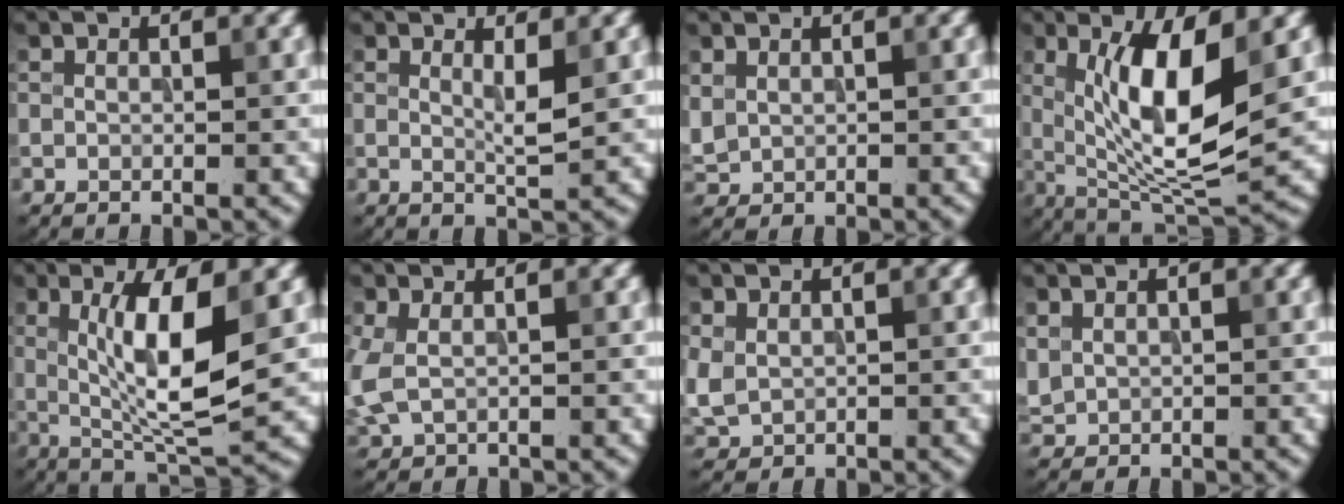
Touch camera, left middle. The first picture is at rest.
{"total": 1.7, "force": [0.6, 0.2, 1.6], "torque": [-0.029, -0.007, 0.010]}
{"total": 1.3, "force": [0.5, 1.1, 0.5], "torque": [-0.012, 0.000, 0.016]}
{"total": 9.2, "force": [1.6, 2.6, 8.6], "torque": [-0.143, -0.014, 0.035]}
{"total": 7.6, "force": [1.0, 1.8, 7.3], "torque": [-0.126, -0.011, 0.023]}
{"total": 2.1, "force": [0.2, 1.2, 1.7], "torque": [-0.049, 0.000, 0.004]}
{"total": 2.3, "force": [0.3, 1.8, 1.3], "torque": [-0.040, -0.004, 0.011]}
{"total": 1.1, "force": [0.6, 0.9, 0.3], "torque": [-0.006, 0.001, 0.017]}